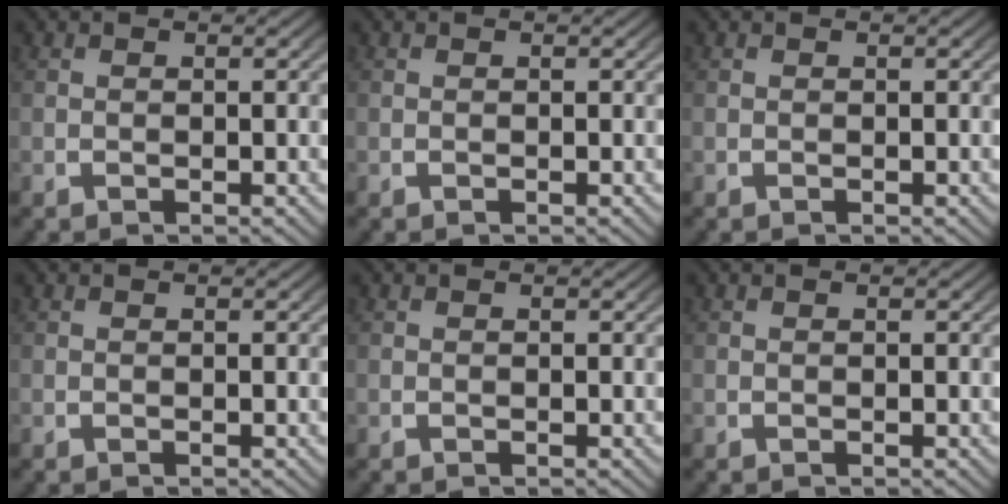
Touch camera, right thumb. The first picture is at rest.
{"total": 0.0}
{"total": 0.0}
{"total": 0.0}
{"total": 0.0}
{"total": 0.0}